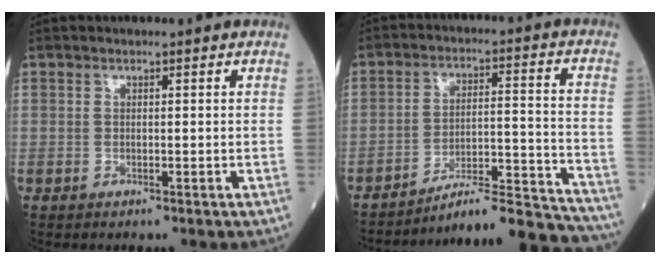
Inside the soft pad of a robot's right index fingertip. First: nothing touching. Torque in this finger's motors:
{"motor_torque": [0.27, -1.33, 0.04, 0.01]}